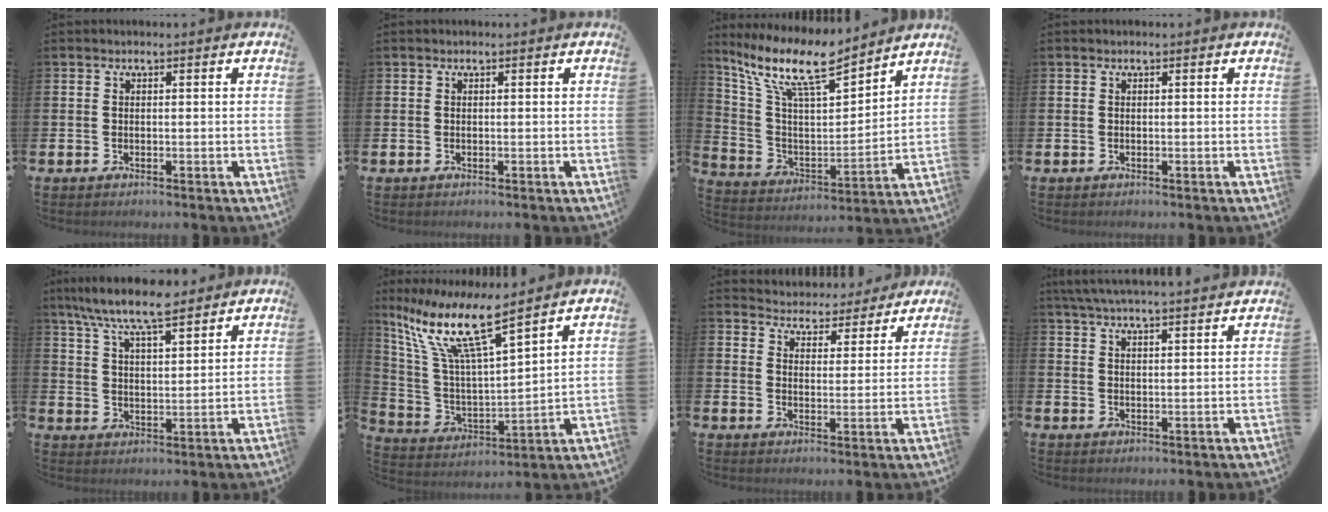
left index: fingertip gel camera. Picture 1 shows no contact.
{"total": 0.0}
{"total": 12.1, "force": [9.8, 2.9, 6.4], "torque": [-0.152, -0.056, 0.168]}
{"total": 0.0}
{"total": 8.4, "force": [7.6, 1.2, 3.3], "torque": [-0.082, -0.036, 0.135]}
{"total": 11.9, "force": [8.7, 1.9, 7.9], "torque": [-0.183, -0.046, 0.146]}
{"total": 4.7, "force": [4.5, 1.3, -0.3], "torque": [-0.019, -0.039, 0.077]}
{"total": 5.0, "force": [4.8, -0.4, 1.1], "torque": [-0.044, -0.019, 0.089]}